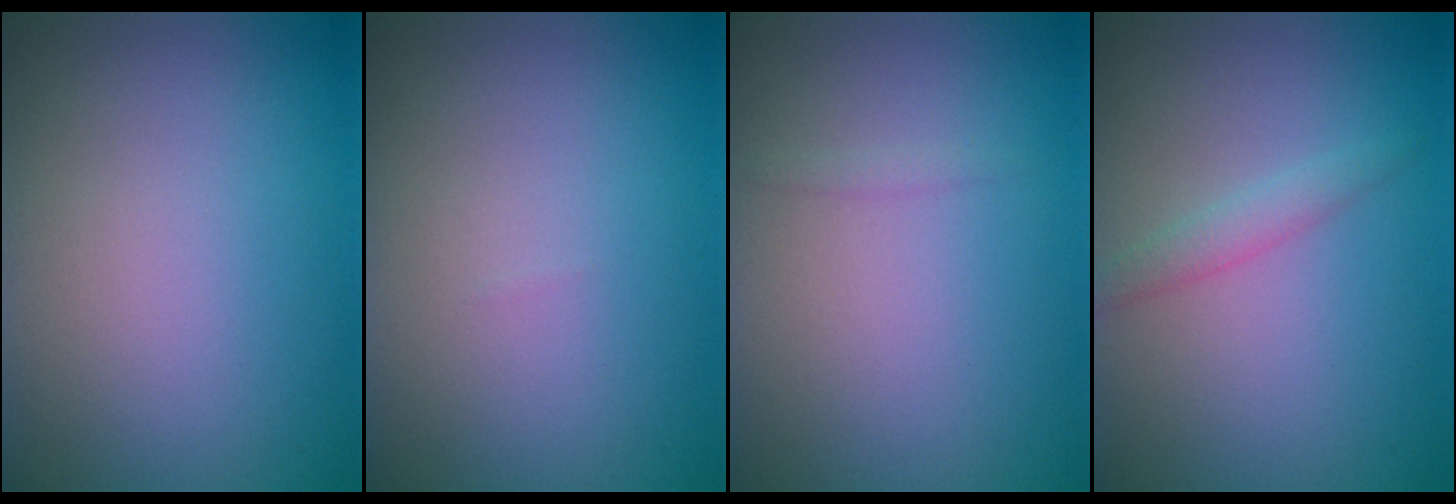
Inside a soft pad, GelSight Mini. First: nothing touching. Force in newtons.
{"total": 0.0}
{"total": 0.5, "press": 0.5, "slide": 0.0}
{"total": 1.5, "press": 1.5, "slide": 0.0}